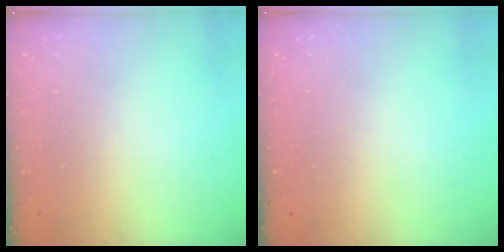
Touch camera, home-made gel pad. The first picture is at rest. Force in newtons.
{"total": 0.0}